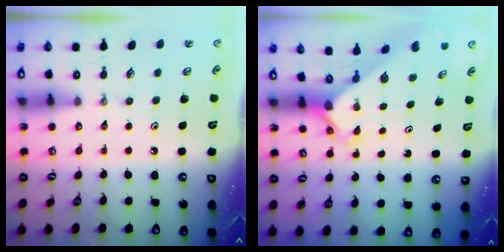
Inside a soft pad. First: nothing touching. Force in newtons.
{"total": 2.4, "press": 2.4, "slide": 0.1}